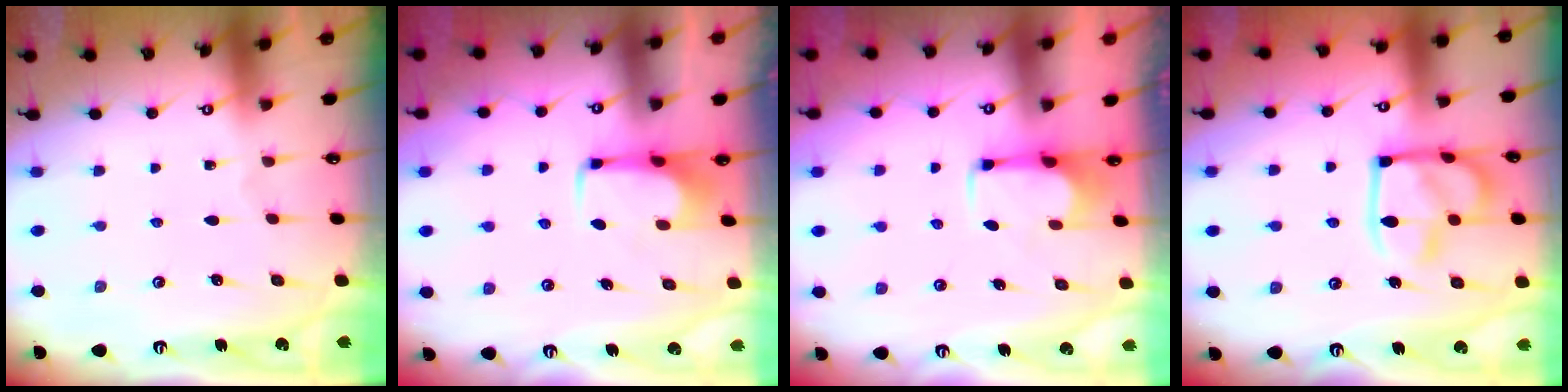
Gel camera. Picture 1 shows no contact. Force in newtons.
{"total": 1.6, "press": 1.5, "slide": 0.4}
{"total": 2.6, "press": 2.5, "slide": 0.9}
{"total": 14.9, "press": 14.8, "slide": 1.6}